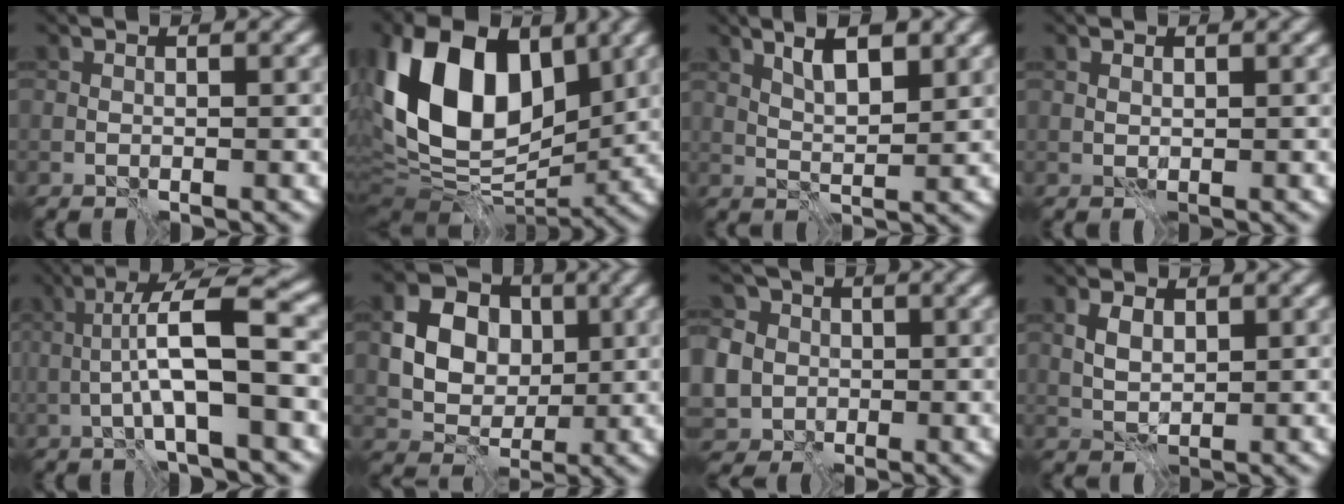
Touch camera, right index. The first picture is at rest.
{"total": 14.1, "force": [3.2, 8.6, 10.7], "torque": [-0.207, 0.013, 0.044]}
{"total": 4.1, "force": [2.3, 1.2, 3.1], "torque": [-0.057, -0.002, 0.044]}
{"total": 0.5, "force": [0.5, 0.2, 0.1], "torque": [-0.005, 0.003, 0.010]}
{"total": 7.5, "force": [-1.1, 1.3, 7.3], "torque": [-0.123, 0.023, -0.020]}
{"total": 8.8, "force": [1.7, 7.4, 4.4], "torque": [-0.078, 0.020, 0.027]}
{"total": 9.7, "force": [-1.0, 9.1, 3.1], "torque": [-0.084, -0.005, -0.045]}
{"total": 2.3, "force": [1.0, 1.4, 1.5], "torque": [-0.035, 0.001, 0.021]}